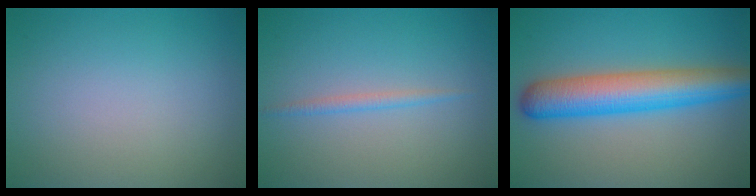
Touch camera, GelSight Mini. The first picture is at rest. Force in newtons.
{"total": 1.1, "press": 1.1, "slide": 0.1}
{"total": 7.3, "press": 7.3, "slide": 0.1}